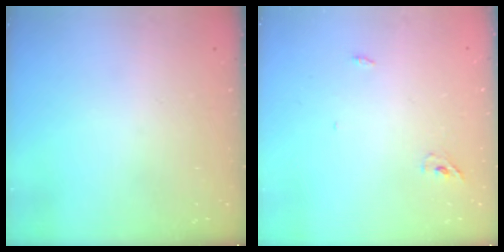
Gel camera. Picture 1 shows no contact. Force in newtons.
{"total": 2.1, "press": 1.9, "slide": 1.0}